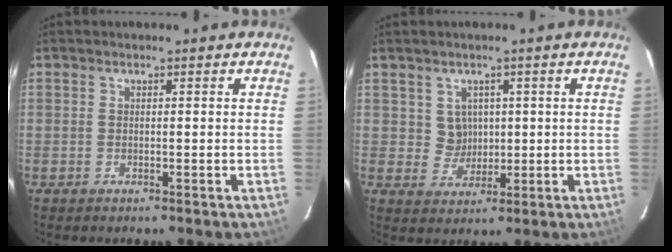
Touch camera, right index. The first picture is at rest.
{"total": 3.9, "force": [1.3, 3.7, 0.3], "torque": [-0.004, 0.011, 0.029]}